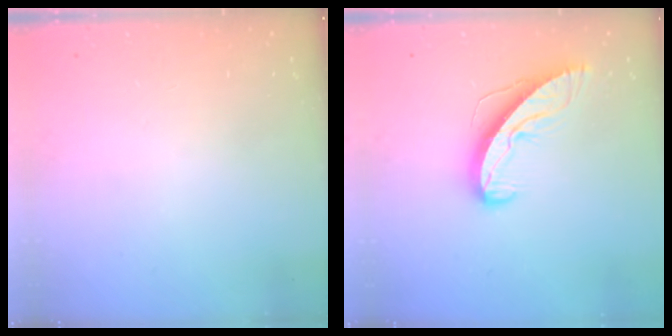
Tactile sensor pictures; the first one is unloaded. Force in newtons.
{"total": 9.3, "press": 9.2, "slide": 0.6}